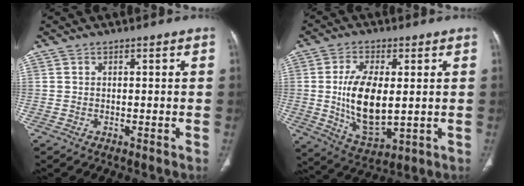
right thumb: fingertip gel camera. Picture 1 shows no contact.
{"total": 13.3, "force": [0.3, 6.4, 11.6], "torque": [-0.212, -0.020, 0.017]}